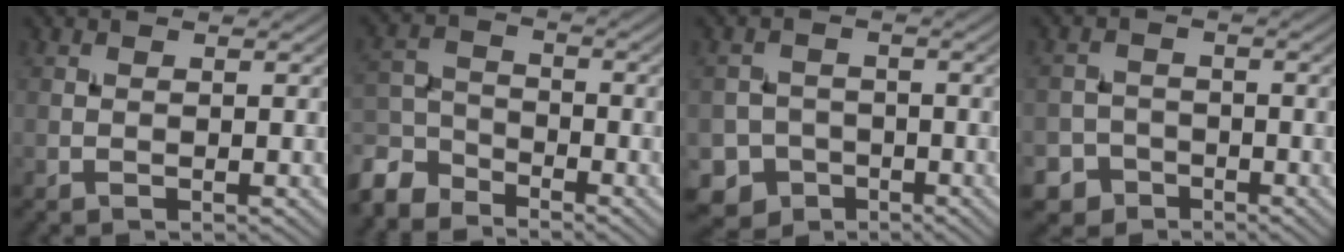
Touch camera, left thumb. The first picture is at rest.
{"total": 6.2, "force": [-5.1, 2.8, 2.2], "torque": [-0.054, -0.004, -0.120]}
{"total": 5.8, "force": [-3.3, 4.8, 0.9], "torque": [-0.011, -0.006, -0.070]}
{"total": 3.7, "force": [-2.5, 2.7, 0.4], "torque": [0.003, 0.004, -0.050]}